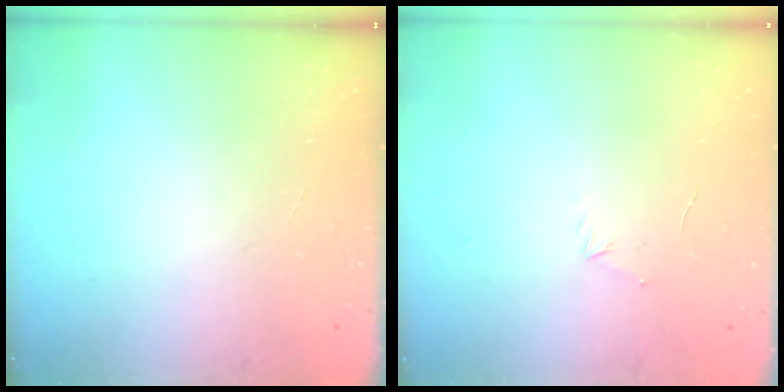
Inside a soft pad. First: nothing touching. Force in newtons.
{"total": 3.2, "press": 3.1, "slide": 0.8}